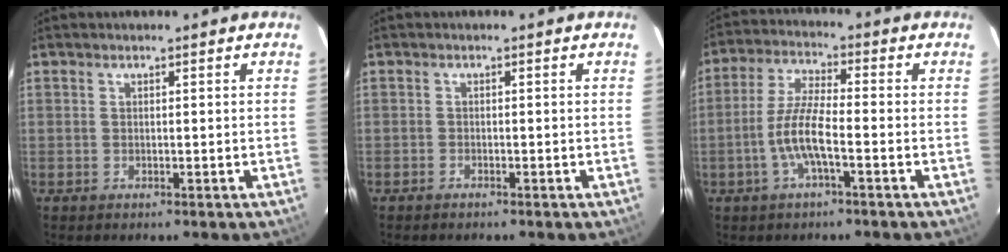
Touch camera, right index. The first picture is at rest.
{"total": 0.9, "force": [-0.8, 0.3, 0.1], "torque": [-0.007, 0.003, -0.017]}
{"total": 7.7, "force": [-2.7, 1.2, 7.1], "torque": [-0.151, 0.003, -0.054]}